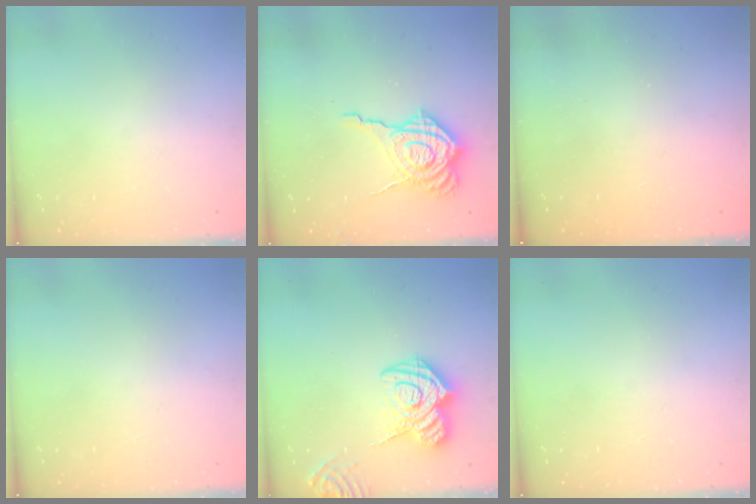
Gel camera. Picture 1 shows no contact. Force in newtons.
{"total": 13.1, "press": 13.1, "slide": 0.9}
{"total": 2.3, "press": 2.2, "slide": 0.7}
{"total": 0.0}
{"total": 16.0, "press": 15.9, "slide": 1.7}
{"total": 0.0}